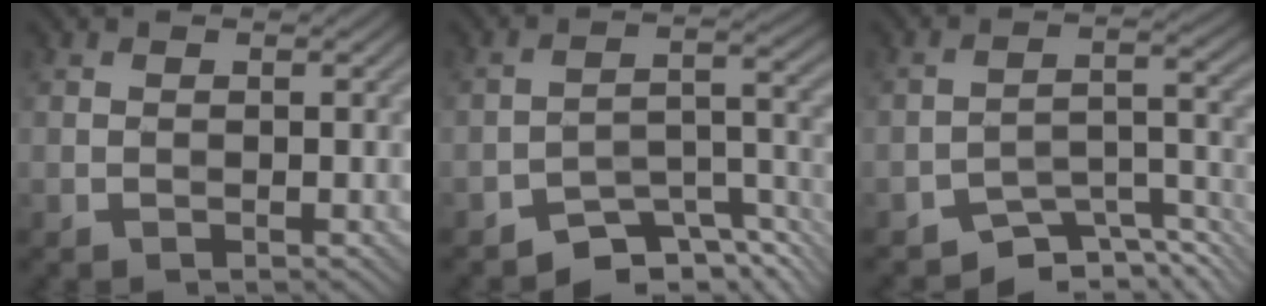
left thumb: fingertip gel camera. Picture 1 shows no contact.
{"total": 6.9, "force": [-5.4, 2.4, 3.4], "torque": [-0.047, -0.001, -0.099]}
{"total": 6.6, "force": [-5.5, 2.0, 2.9], "torque": [-0.041, -0.004, -0.097]}